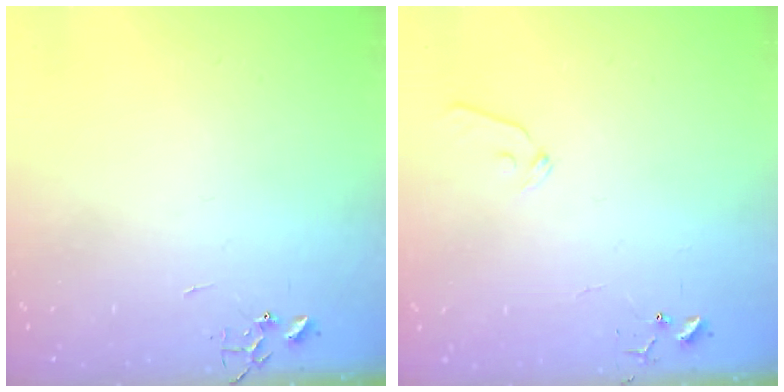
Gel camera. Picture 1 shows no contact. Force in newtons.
{"total": 6.9, "press": 6.9, "slide": 0.7}